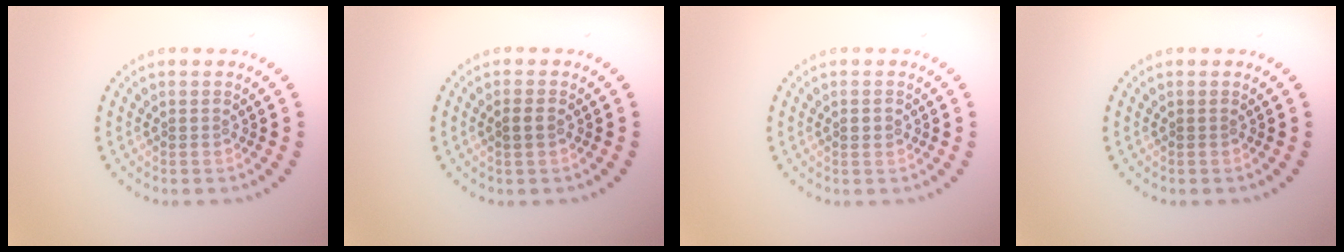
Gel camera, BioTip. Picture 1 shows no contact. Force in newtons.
{"total": 1.2, "press": 1.2, "slide": 0.1}
{"total": 1.0, "press": 1.0, "slide": 0.0}
{"total": 0.0}